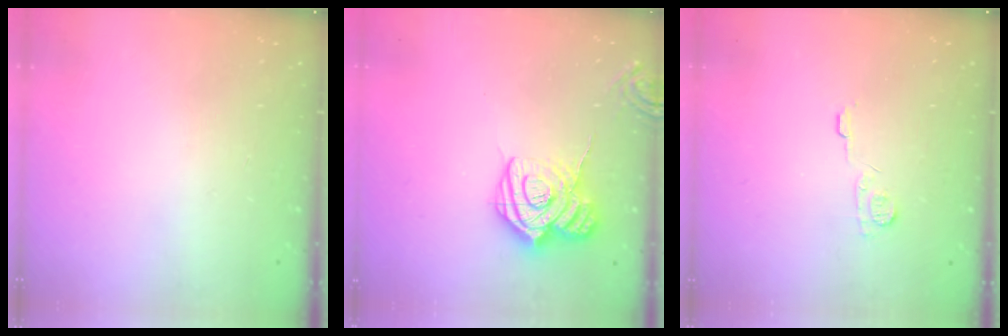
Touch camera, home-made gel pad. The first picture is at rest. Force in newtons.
{"total": 14.7, "press": 14.6, "slide": 1.5}
{"total": 5.8, "press": 5.8, "slide": 0.6}